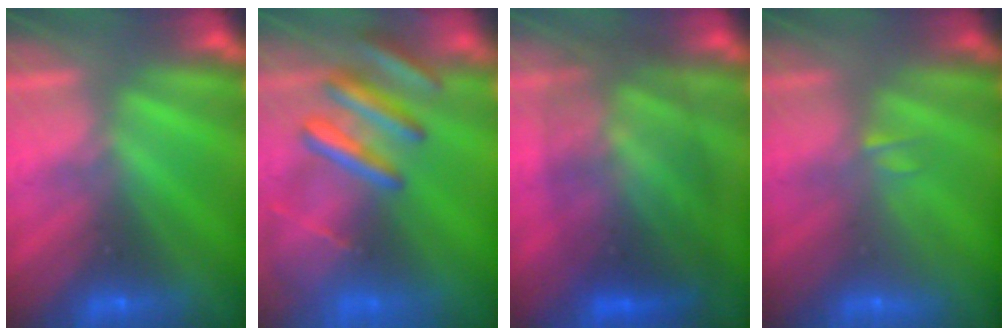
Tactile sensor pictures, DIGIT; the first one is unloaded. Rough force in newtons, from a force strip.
{"total": 8.6}
{"total": 10.8}
{"total": 2.2}